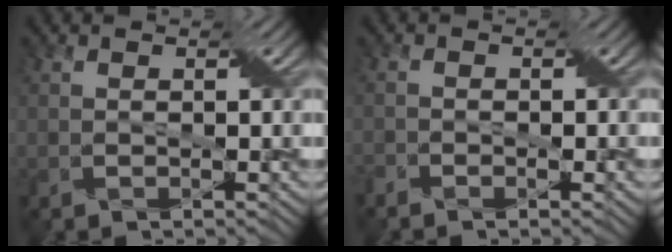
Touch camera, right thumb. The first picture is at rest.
{"total": 2.6, "force": [-1.9, 0.9, 1.5], "torque": [-0.029, -0.005, -0.037]}